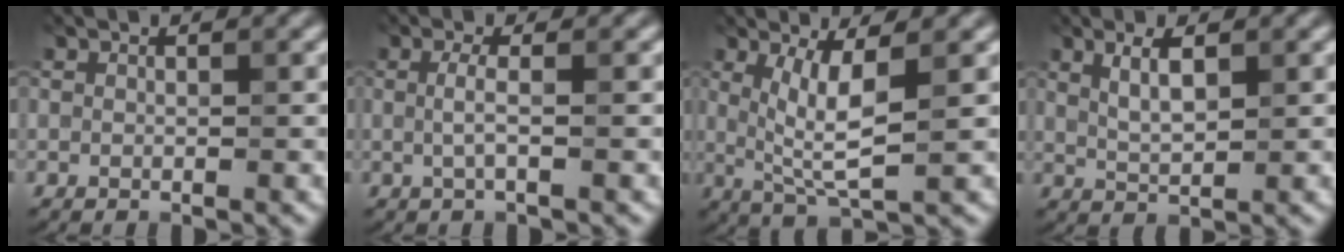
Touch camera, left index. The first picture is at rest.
{"total": 1.7, "force": [0.0, 0.2, 1.7], "torque": [-0.037, 0.002, -0.002]}
{"total": 4.7, "force": [0.7, 0.8, 4.6], "torque": [-0.094, -0.007, 0.020]}
{"total": 2.6, "force": [1.2, 0.7, 2.2], "torque": [-0.042, 0.003, 0.025]}